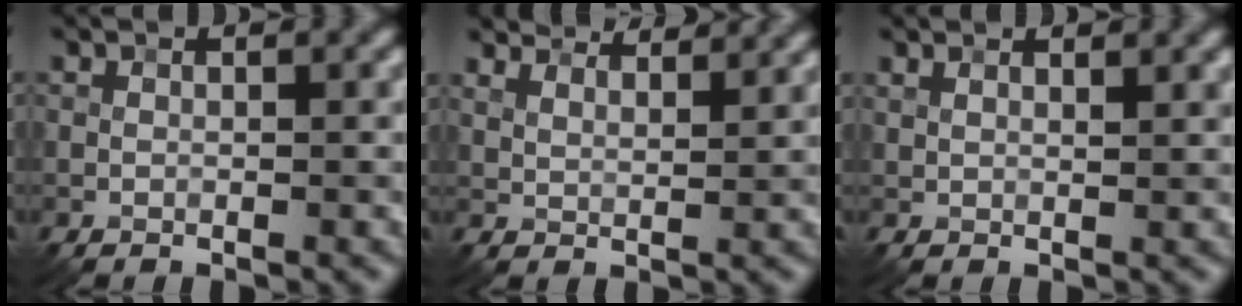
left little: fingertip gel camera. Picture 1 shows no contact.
{"total": 7.8, "force": [6.9, 2.0, 3.0], "torque": [-0.065, 0.005, 0.107]}
{"total": 2.5, "force": [1.9, 0.9, 1.3], "torque": [-0.010, 0.005, 0.016]}